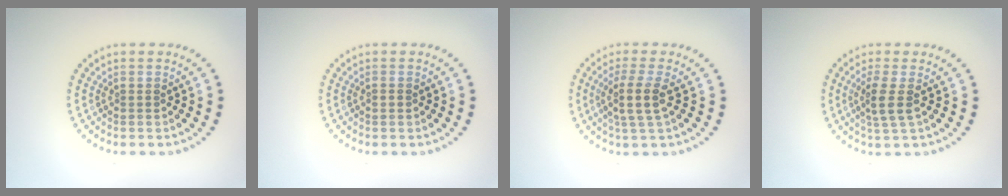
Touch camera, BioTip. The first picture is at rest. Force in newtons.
{"total": 0.8, "press": 0.8, "slide": 0.1}
{"total": 2.9, "press": 2.3, "slide": 1.7}
{"total": 2.5, "press": 1.9, "slide": 1.5}